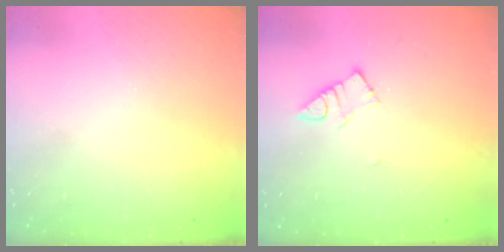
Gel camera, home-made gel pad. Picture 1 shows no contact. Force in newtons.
{"total": 3.3, "press": 3.3, "slide": 0.2}